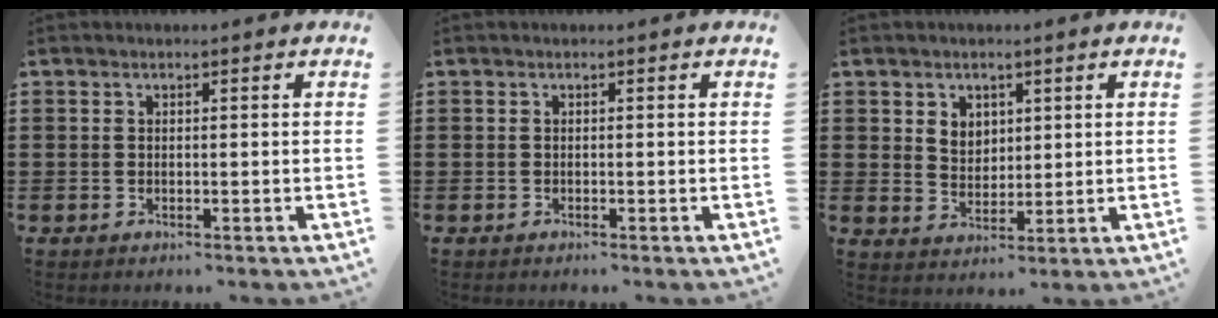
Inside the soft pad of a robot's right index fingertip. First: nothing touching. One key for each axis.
{"total": 0.0}
{"total": 3.5, "fx": 1.9, "fy": 2.8, "fz": 0.9, "tx": -0.020, "ty": 0.009, "tz": 0.033}